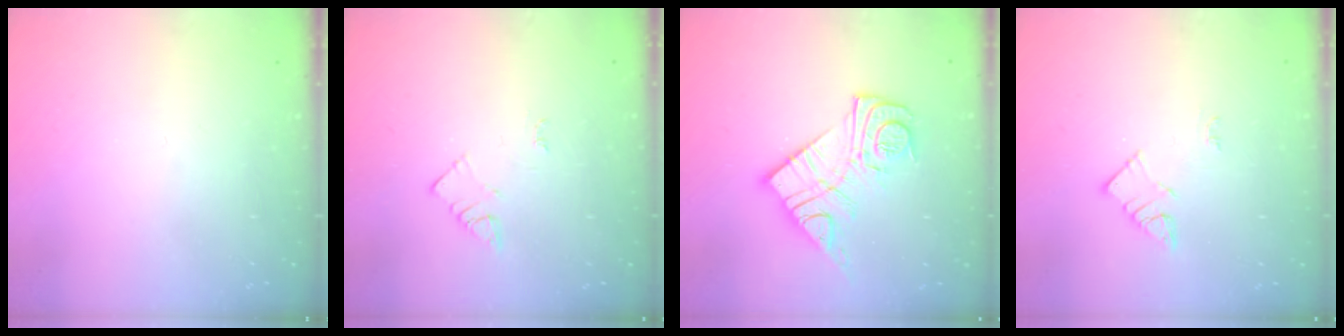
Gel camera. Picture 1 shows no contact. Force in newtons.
{"total": 3.1, "press": 3.1, "slide": 0.4}
{"total": 16.3, "press": 16.2, "slide": 1.4}
{"total": 4.6, "press": 4.6, "slide": 0.3}